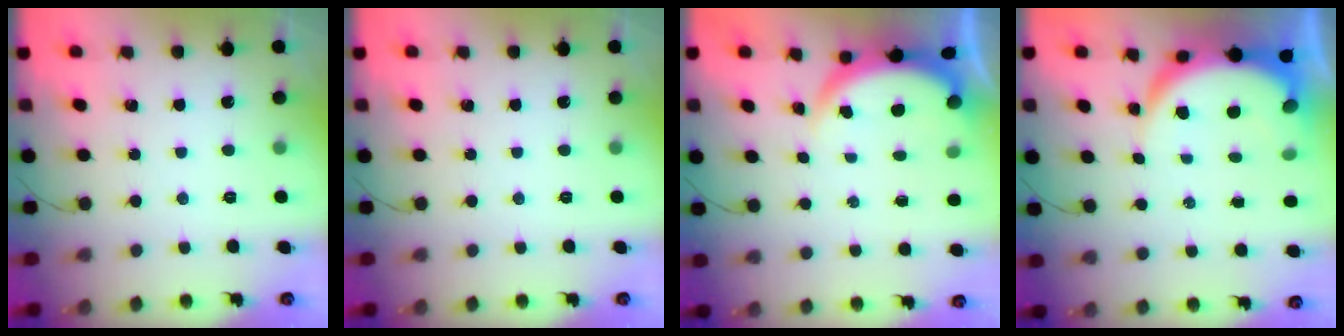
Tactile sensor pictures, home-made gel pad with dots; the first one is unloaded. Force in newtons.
{"total": 0.0}
{"total": 4.0, "press": 4.0, "slide": 0.1}
{"total": 9.1, "press": 9.0, "slide": 1.1}